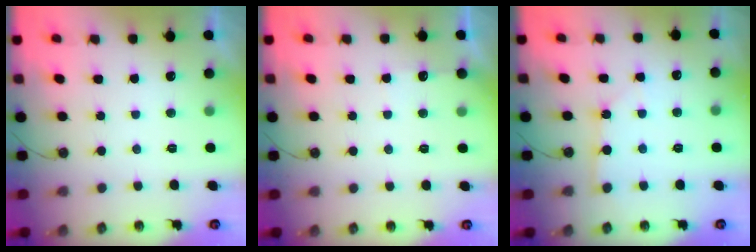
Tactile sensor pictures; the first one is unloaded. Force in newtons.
{"total": 3.7, "press": 3.7, "slide": 0.5}
{"total": 2.4, "press": 2.4, "slide": 0.4}